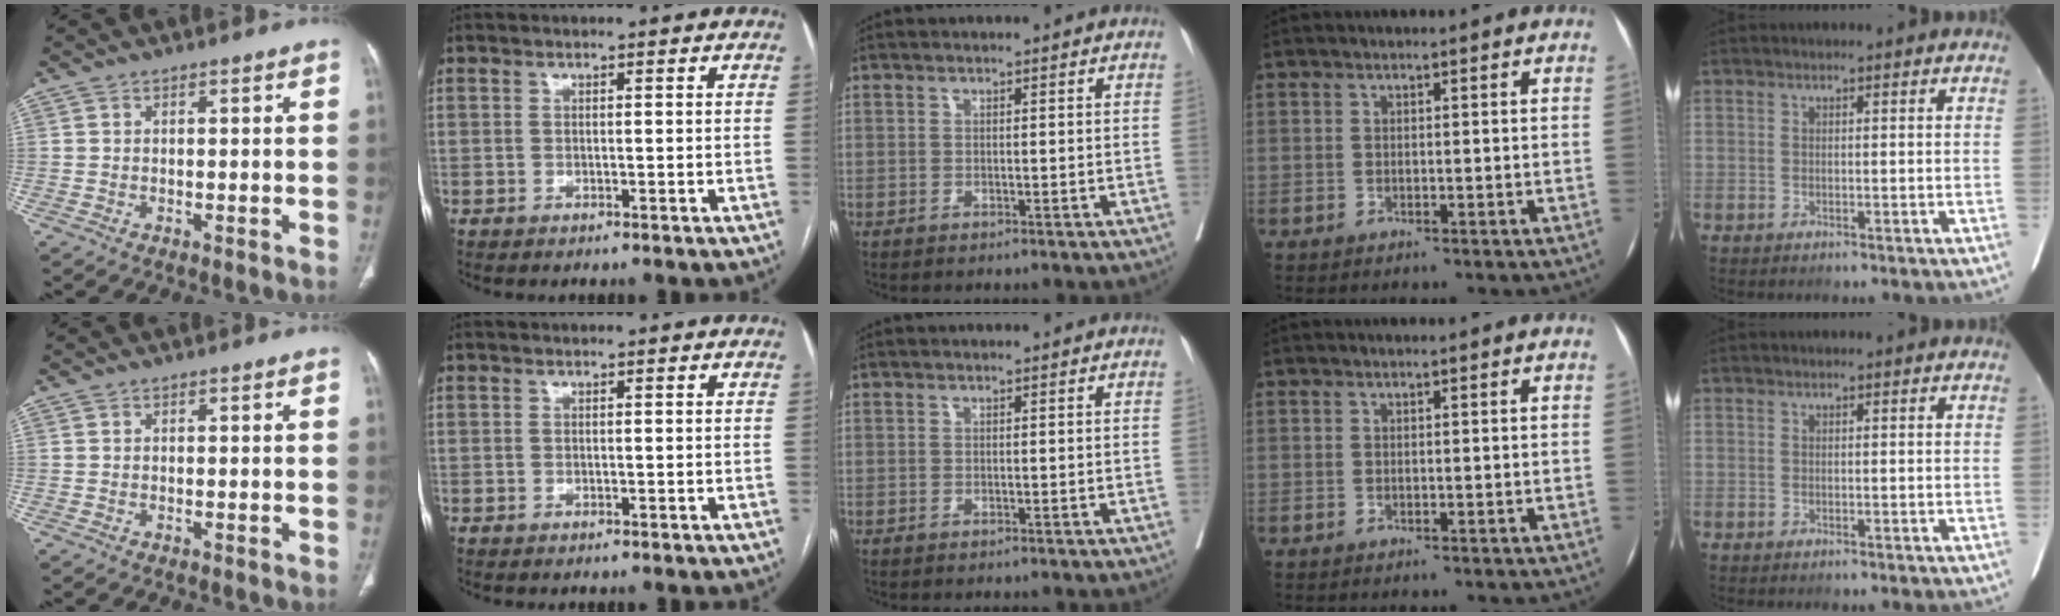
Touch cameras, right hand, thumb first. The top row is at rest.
{}